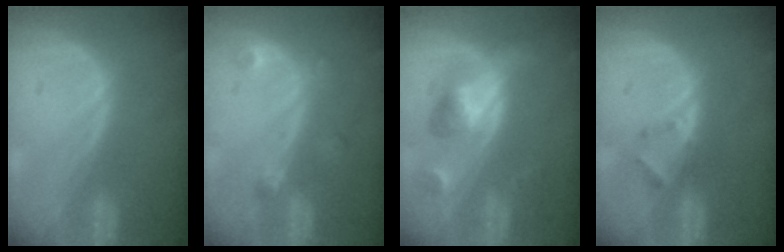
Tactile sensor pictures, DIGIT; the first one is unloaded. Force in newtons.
{"total": 2.8, "press": 2.7, "slide": 0.7}
{"total": 6.0, "press": 5.7, "slide": 1.9}
{"total": 2.3, "press": 2.1, "slide": 0.9}